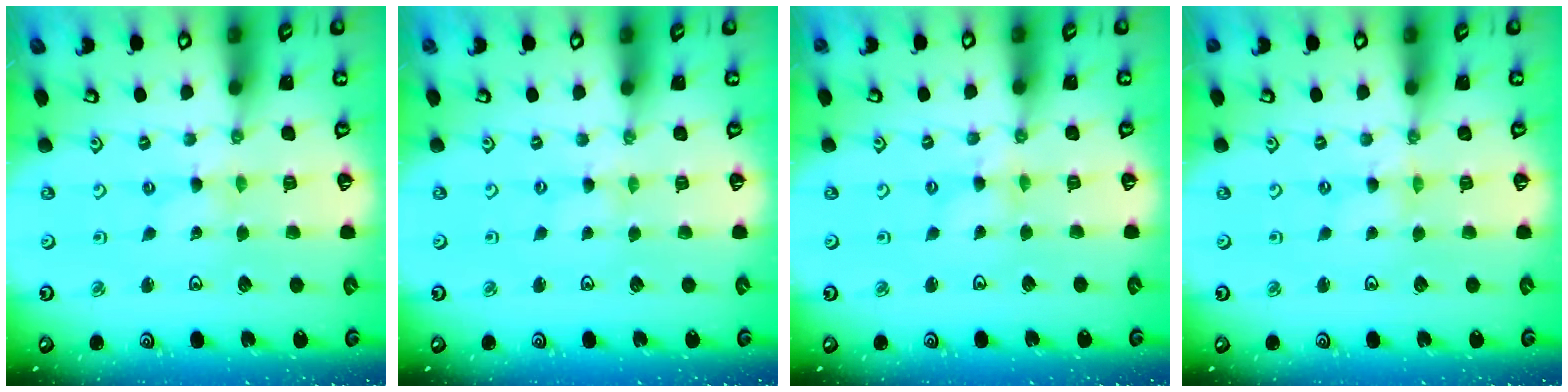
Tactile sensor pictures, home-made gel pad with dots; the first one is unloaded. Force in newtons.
{"total": 0.0}
{"total": 1.6, "press": 1.6, "slide": 0.2}
{"total": 0.0}